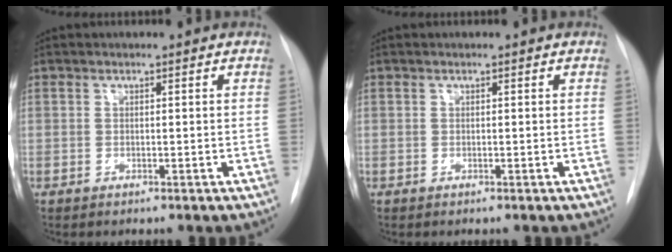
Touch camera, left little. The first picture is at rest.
{"total": 0.0}